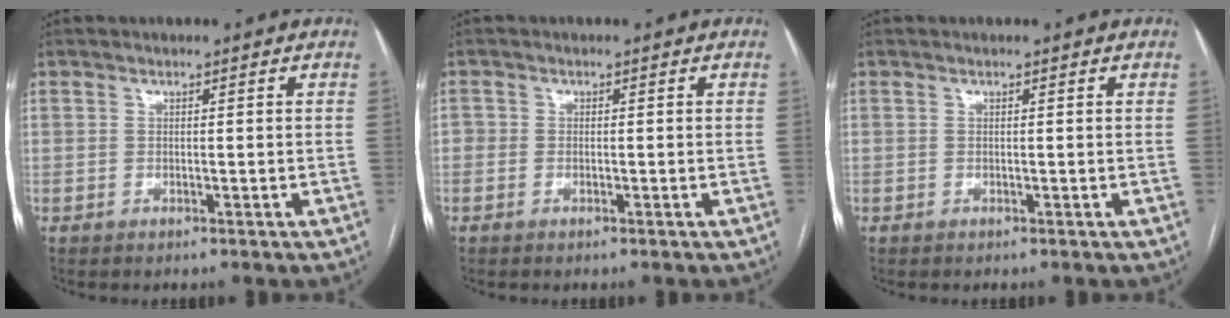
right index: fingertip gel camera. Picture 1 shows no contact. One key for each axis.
{"total": 1.2, "fx": -0.2, "fy": 1.0, "fz": 0.5, "tx": -0.007, "ty": 0.005, "tz": -0.005}
{"total": 0.0}